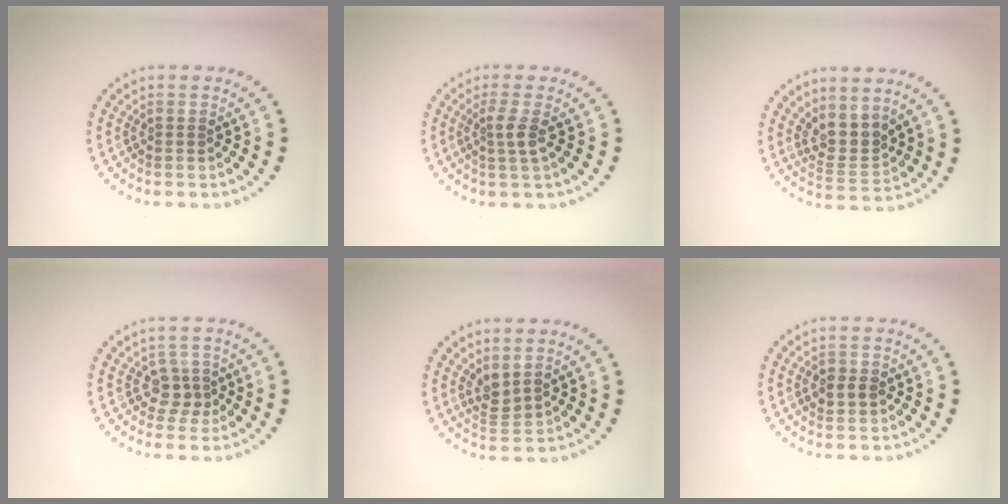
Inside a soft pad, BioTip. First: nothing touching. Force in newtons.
{"total": 1.9, "press": 1.4, "slide": 1.3}
{"total": 2.9, "press": 2.2, "slide": 1.9}
{"total": 2.0, "press": 1.6, "slide": 1.2}
{"total": 1.9, "press": 1.6, "slide": 0.9}
{"total": 1.6, "press": 1.6, "slide": 0.3}